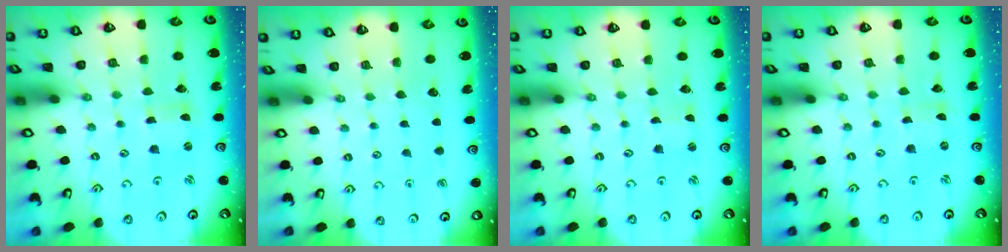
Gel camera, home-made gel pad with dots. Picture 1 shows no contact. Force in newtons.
{"total": 0.0}
{"total": 0.0}
{"total": 0.0}